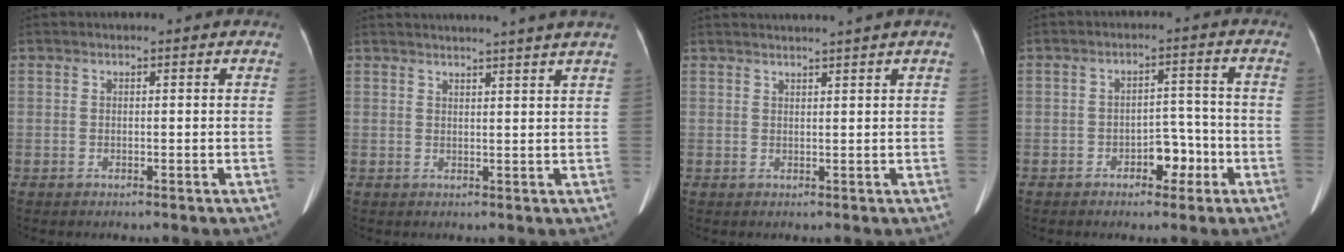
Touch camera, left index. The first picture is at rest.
{"total": 8.9, "force": [8.0, -1.8, 3.4], "torque": [-0.038, 0.000, 0.085]}
{"total": 4.2, "force": [3.5, -1.4, 1.7], "torque": [-0.018, 0.014, 0.047]}
{"total": 4.5, "force": [-2.3, 2.5, 2.9], "torque": [-0.036, 0.015, -0.035]}